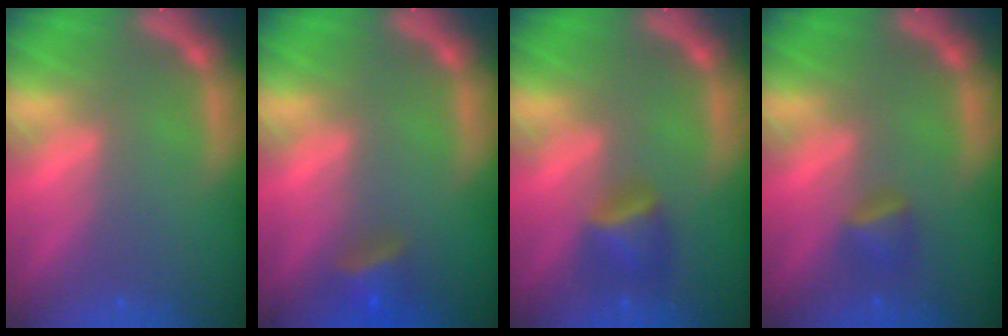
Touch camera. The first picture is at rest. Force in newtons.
{"total": 2.9}
{"total": 2.9}
{"total": 1.9}